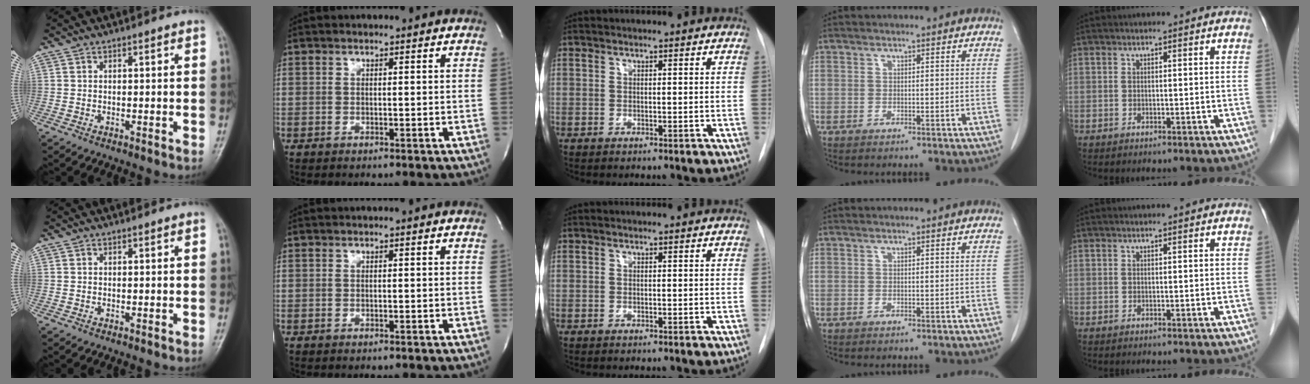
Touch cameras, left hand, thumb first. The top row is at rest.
{}